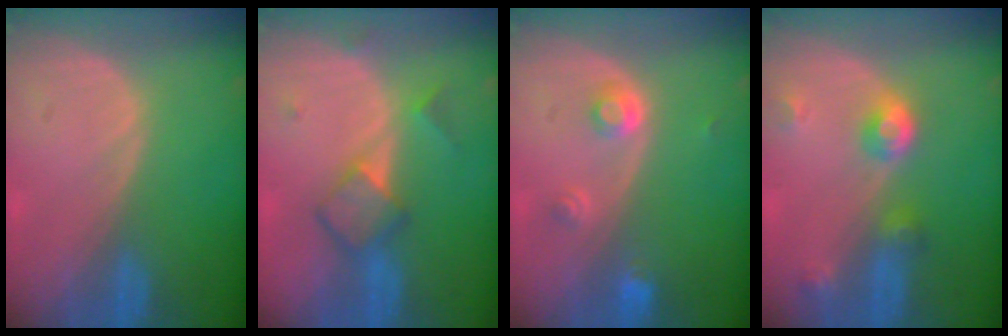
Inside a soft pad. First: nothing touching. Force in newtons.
{"total": 5.0, "press": 5.0, "slide": 0.5}
{"total": 3.0, "press": 2.8, "slide": 1.2}
{"total": 4.9, "press": 4.4, "slide": 2.1}